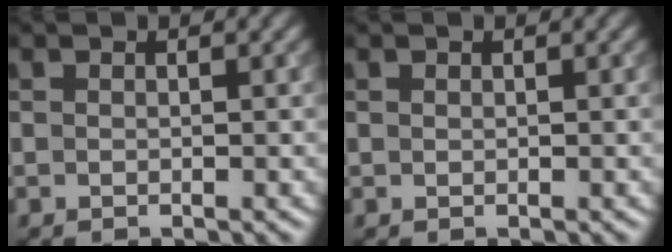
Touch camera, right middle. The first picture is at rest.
{"total": 0.0}